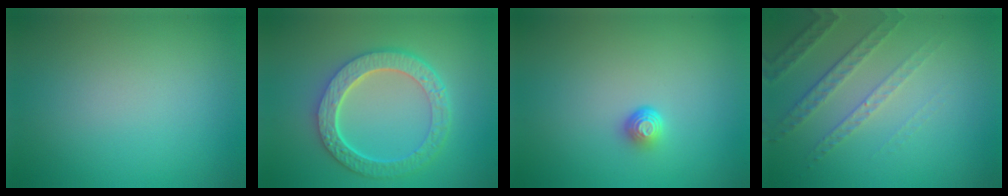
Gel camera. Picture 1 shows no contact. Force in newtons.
{"total": 6.9, "press": 5.0, "slide": 4.7}
{"total": 1.5, "press": 1.0, "slide": 1.2}
{"total": 3.3, "press": 2.8, "slide": 1.7}